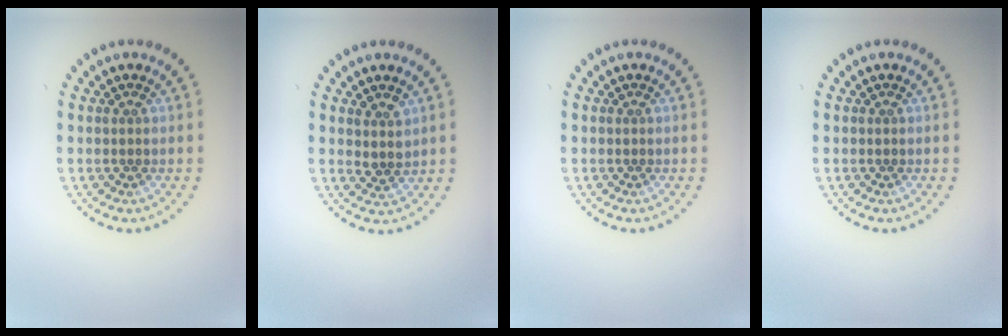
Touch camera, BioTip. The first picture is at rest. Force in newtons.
{"total": 1.8, "press": 1.5, "slide": 1.0}
{"total": 0.0}
{"total": 0.0}